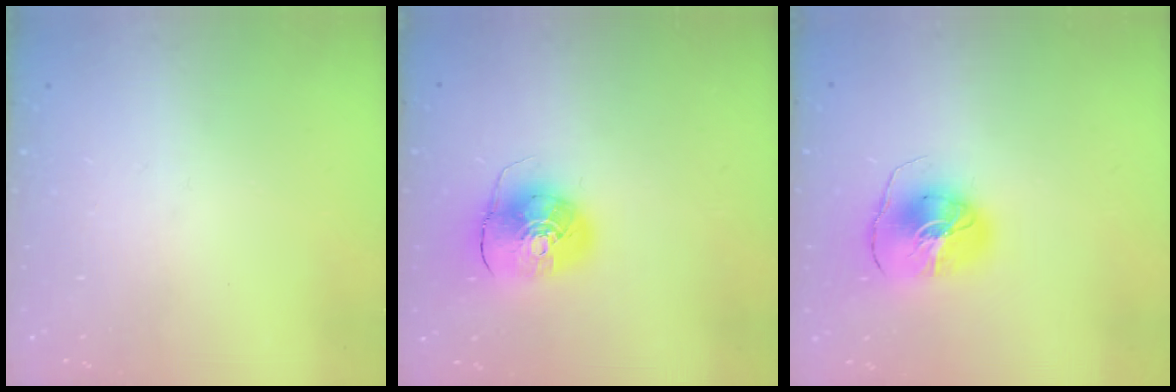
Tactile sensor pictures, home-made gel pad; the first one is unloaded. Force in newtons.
{"total": 9.9, "press": 9.8, "slide": 1.6}
{"total": 10.5, "press": 10.5, "slide": 1.3}